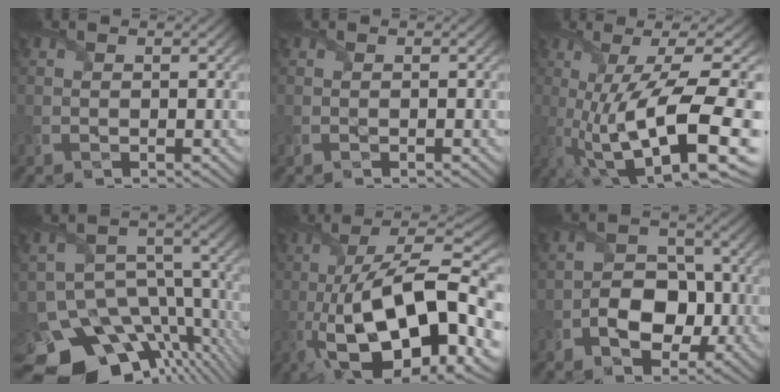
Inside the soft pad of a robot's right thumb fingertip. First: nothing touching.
{"total": 0.0}
{"total": 17.2, "force": [-3.0, 4.4, 16.4], "torque": [-0.268, -0.012, -0.034]}
{"total": 15.2, "force": [-8.8, 9.4, 8.1], "torque": [-0.149, -0.041, -0.119]}
{"total": 19.7, "force": [-4.4, 7.8, 17.5], "torque": [-0.319, -0.005, -0.071]}
{"total": 7.3, "force": [-2.3, 5.1, 4.8], "torque": [-0.070, -0.004, -0.048]}